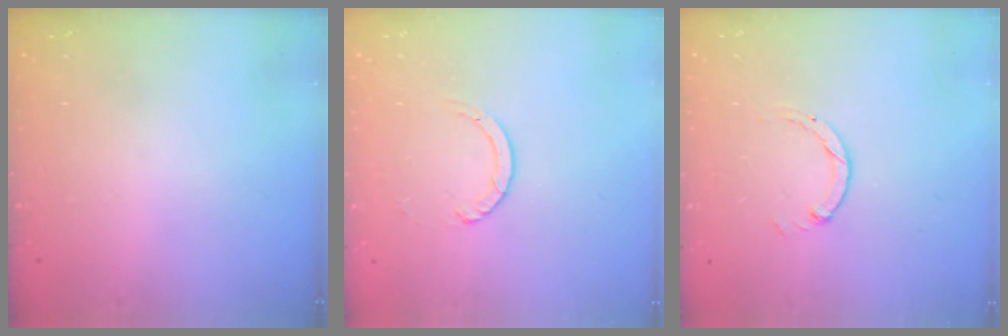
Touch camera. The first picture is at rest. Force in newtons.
{"total": 2.7, "press": 2.7, "slide": 0.3}
{"total": 0.7, "press": 0.7, "slide": 0.2}